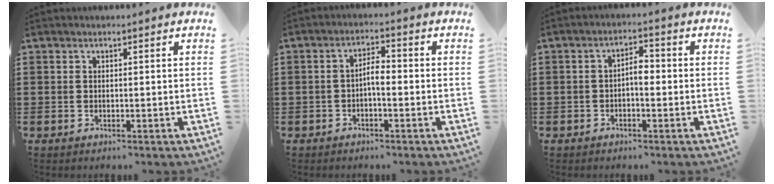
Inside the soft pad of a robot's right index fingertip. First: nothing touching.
{"total": 2.9, "force": [-0.9, 0.7, 2.6], "torque": [-0.049, 0.003, -0.019]}
{"total": 2.9, "force": [-0.6, 1.0, 2.7], "torque": [-0.050, 0.004, -0.013]}